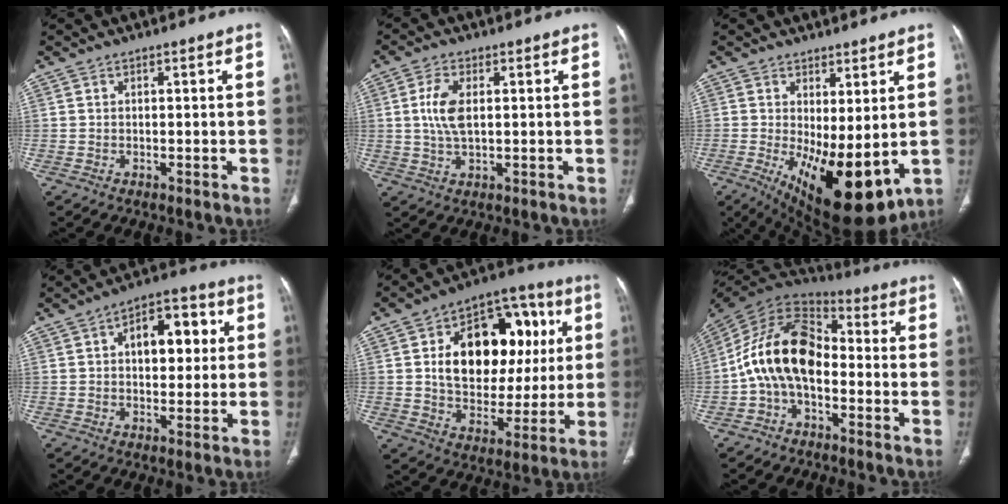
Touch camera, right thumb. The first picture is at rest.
{"total": 6.3, "force": [1.0, 3.1, 5.4], "torque": [-0.119, -0.002, 0.019]}
{"total": 15.3, "force": [-1.8, 6.3, 13.9], "torque": [-0.218, -0.030, -0.002]}
{"total": 11.1, "force": [2.4, 6.4, 8.8], "torque": [-0.094, 0.017, 0.030]}
{"total": 23.8, "force": [4.9, 15.3, 17.5], "torque": [-0.213, 0.017, 0.080]}
{"total": 16.1, "force": [-2.3, 10.0, 12.4], "torque": [-0.218, 0.056, -0.053]}